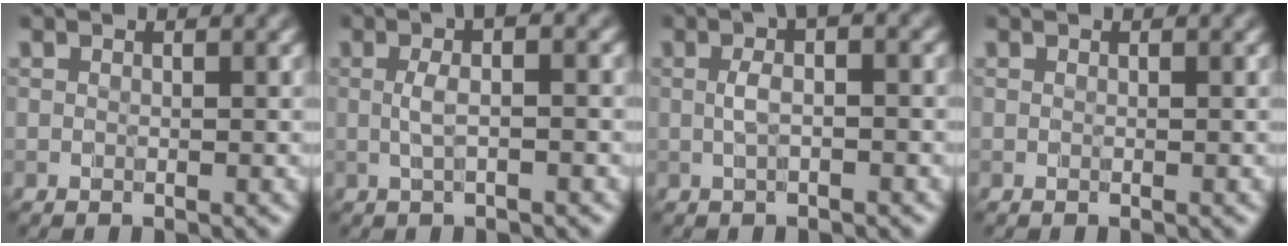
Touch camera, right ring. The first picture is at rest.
{"total": 2.6, "force": [0.4, 0.4, 2.5], "torque": [-0.048, 0.007, 0.004]}
{"total": 2.4, "force": [0.4, 0.5, 2.3], "torque": [-0.044, 0.008, 0.002]}
{"total": 0.0}